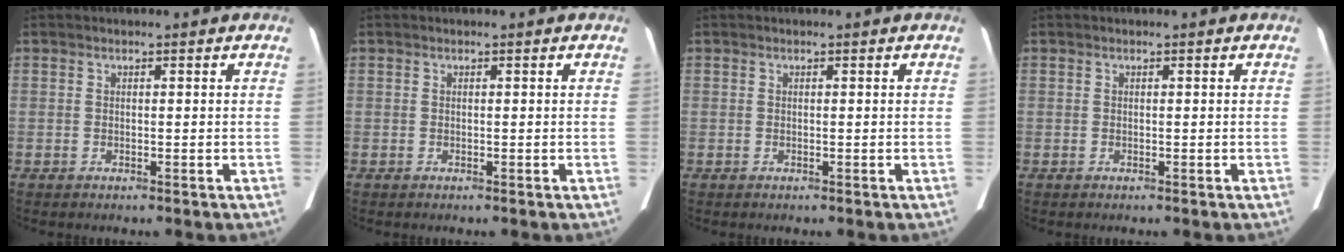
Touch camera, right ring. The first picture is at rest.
{"total": 0.0}
{"total": 0.0}
{"total": 0.0}